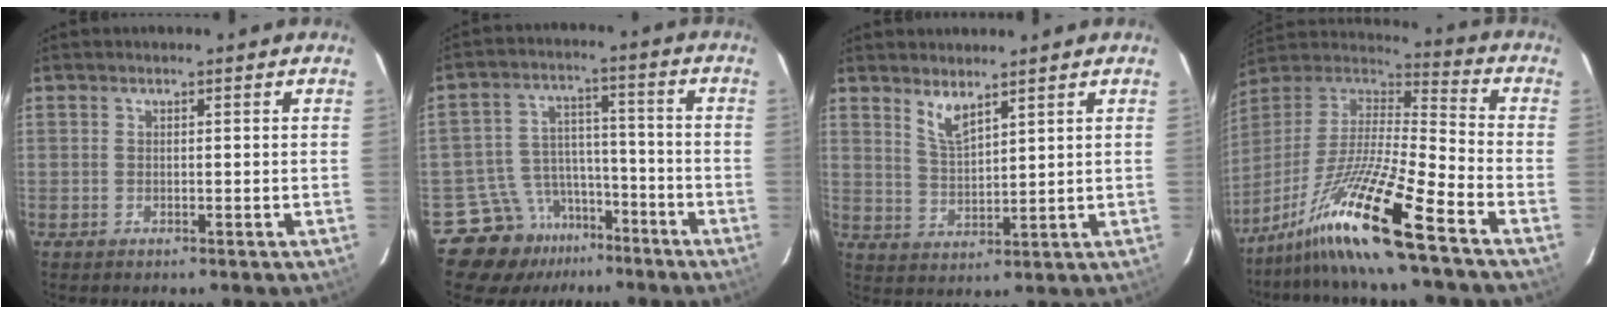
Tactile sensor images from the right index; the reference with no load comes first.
{"total": 10.3, "force": [-8.0, 6.4, 0.7], "torque": [-0.029, 0.045, -0.127]}
{"total": 4.7, "force": [3.5, 1.2, 2.8], "torque": [-0.054, -0.004, 0.070]}
{"total": 17.9, "force": [-12.0, 0.3, 13.2], "torque": [-0.253, -0.019, -0.231]}